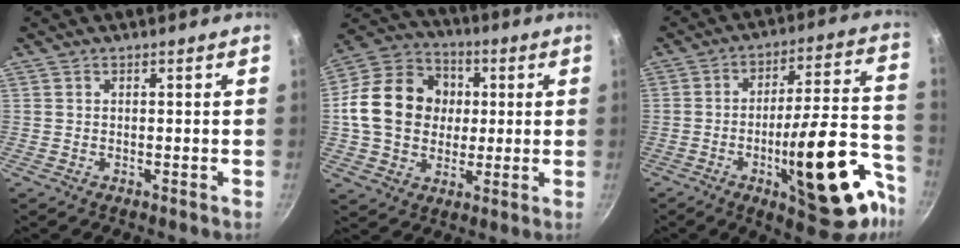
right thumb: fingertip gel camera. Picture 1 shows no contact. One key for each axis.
{"total": 17.8, "fx": 1.2, "fy": 14.7, "fz": 10.0, "tx": -0.146, "ty": 0.025, "tz": 0.014}
{"total": 23.2, "fx": -9.7, "fy": 7.5, "fz": 19.6, "tx": -0.237, "ty": 0.052, "tz": -0.135}